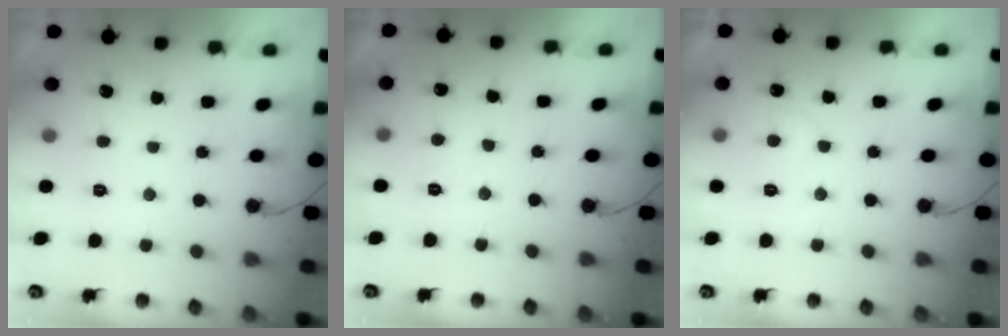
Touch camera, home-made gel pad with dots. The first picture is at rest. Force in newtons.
{"total": 4.8, "press": 4.8, "slide": 0.4}
{"total": 4.8, "press": 4.8, "slide": 0.5}